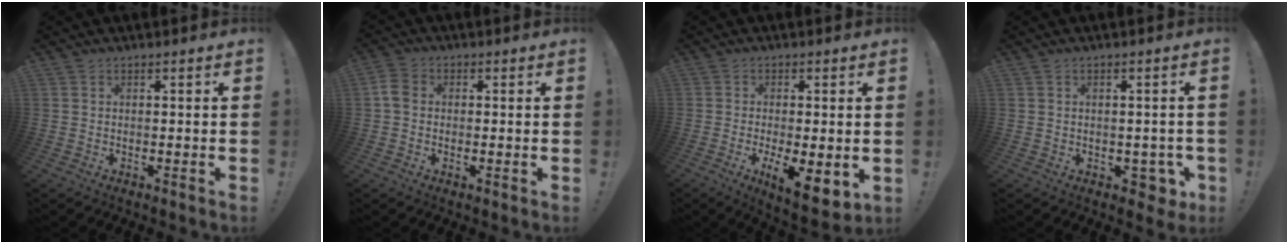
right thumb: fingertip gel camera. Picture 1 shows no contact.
{"total": 5.0, "force": [0.1, 4.0, 3.0], "torque": [-0.064, 0.010, 0.005]}
{"total": 9.0, "force": [-1.7, 3.1, 8.3], "torque": [-0.118, -0.006, -0.021]}
{"total": 5.2, "force": [-1.3, 4.1, 2.9], "torque": [-0.023, 0.011, -0.015]}